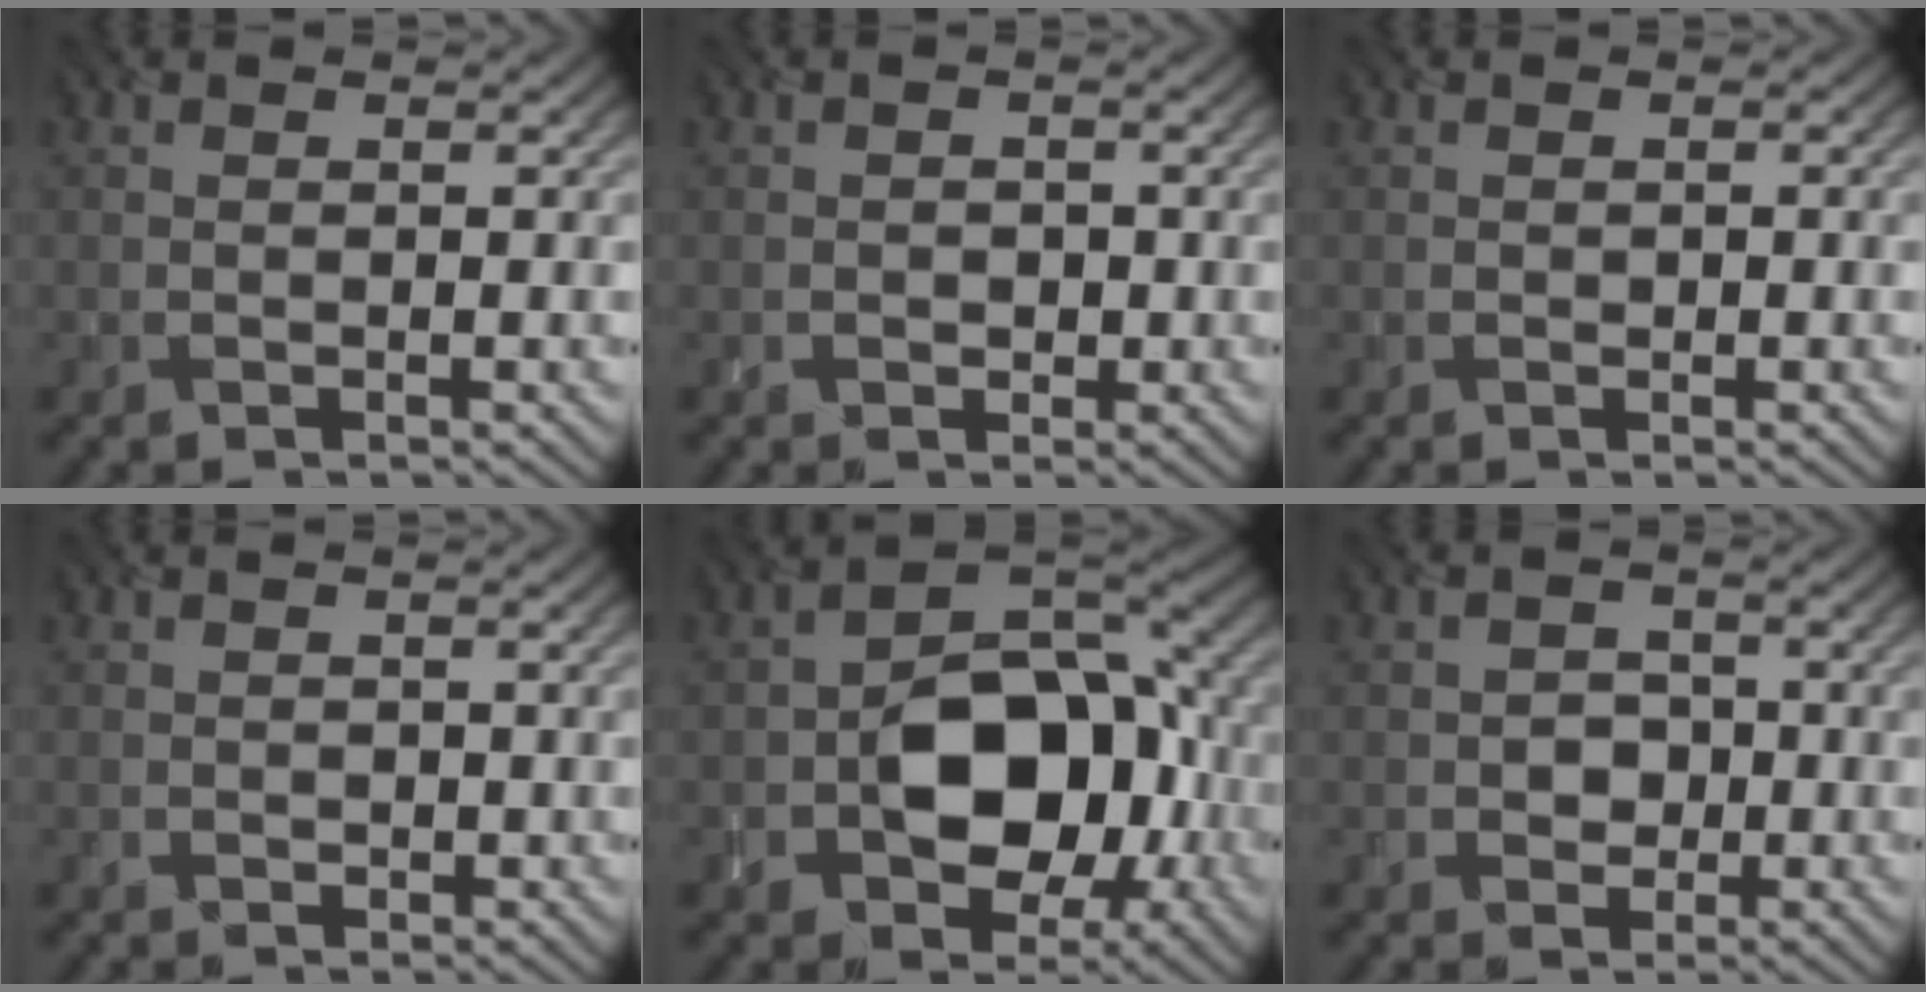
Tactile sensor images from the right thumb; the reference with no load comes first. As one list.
[{"total": 1.5, "force": [-0.7, 1.4, 0.0], "torque": [0.001, -0.016, -0.006]}, {"total": 0.8, "force": [-0.3, 0.8, -0.1], "torque": [0.005, -0.006, 0.000]}, {"total": 1.0, "force": [-0.3, 0.9, -0.3], "torque": [0.004, -0.009, 0.001]}, {"total": 12.1, "force": [-3.0, 8.7, 7.8], "torque": [-0.111, -0.012, -0.050]}, {"total": 2.2, "force": [-0.8, 2.0, -0.3], "torque": [0.003, -0.010, -0.018]}]